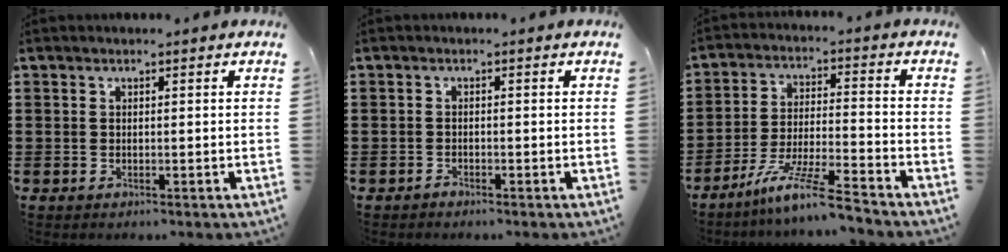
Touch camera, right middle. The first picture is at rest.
{"total": 0.8, "force": [-0.7, 0.2, 0.1], "torque": [-0.005, -0.001, -0.016]}
{"total": 8.9, "force": [-7.5, -0.3, 4.9], "torque": [-0.100, -0.007, -0.147]}